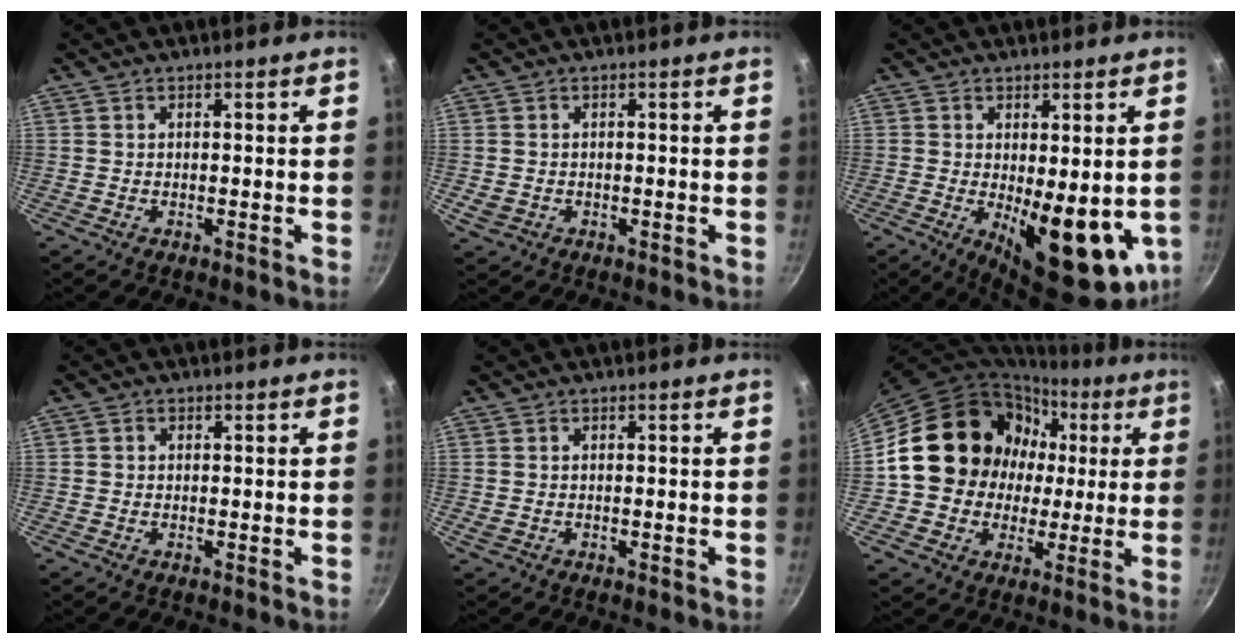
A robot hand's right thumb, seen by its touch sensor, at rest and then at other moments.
{"total": 2.1, "force": [-0.4, 1.7, 1.2], "torque": [-0.023, 0.000, -0.003]}
{"total": 13.9, "force": [-1.5, 5.9, 12.5], "torque": [-0.147, -0.025, -0.005]}
{"total": 0.9, "force": [0.0, 0.8, 0.3], "torque": [-0.002, 0.003, -0.001]}
{"total": 0.7, "force": [-0.1, 0.3, 0.6], "torque": [-0.009, 0.000, -0.002]}
{"total": 17.8, "force": [2.2, 15.9, 7.8], "torque": [-0.104, 0.030, 0.042]}